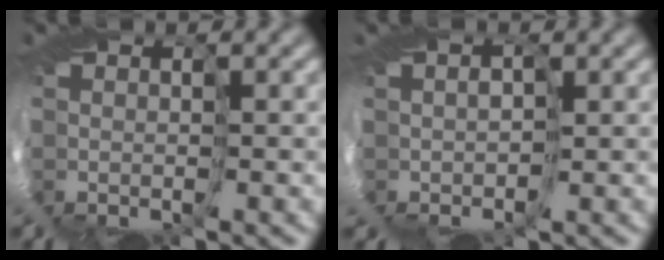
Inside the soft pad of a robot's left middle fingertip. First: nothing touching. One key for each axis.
{"total": 0.8, "fx": 0.6, "fy": 0.4, "fz": 0.0, "tx": 0.014, "ty": 0.011, "tz": -0.017}